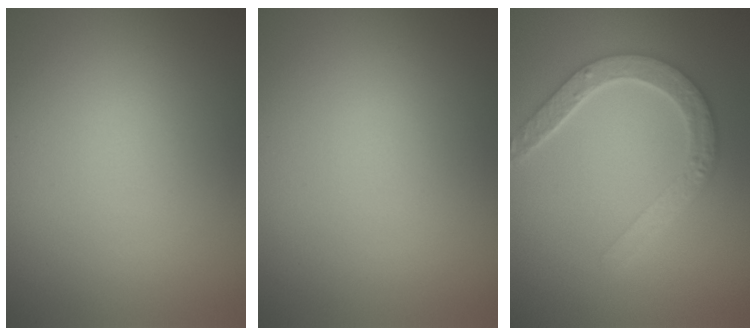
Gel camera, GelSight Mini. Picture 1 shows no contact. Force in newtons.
{"total": 0.0}
{"total": 4.5, "press": 3.6, "slide": 2.8}